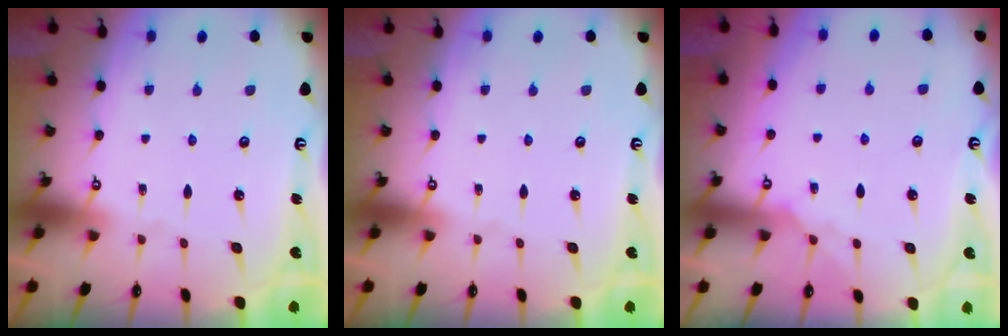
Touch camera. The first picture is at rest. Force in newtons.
{"total": 0.0}
{"total": 5.7, "press": 5.6, "slide": 0.8}